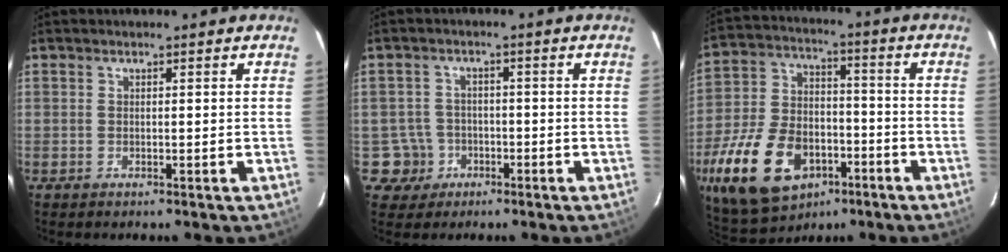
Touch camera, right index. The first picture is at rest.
{"total": 5.3, "force": [-2.0, 4.9, 0.0], "torque": [-0.012, 0.023, -0.031]}
{"total": 21.6, "force": [-10.0, 13.5, 13.6], "torque": [-0.315, -0.002, -0.157]}